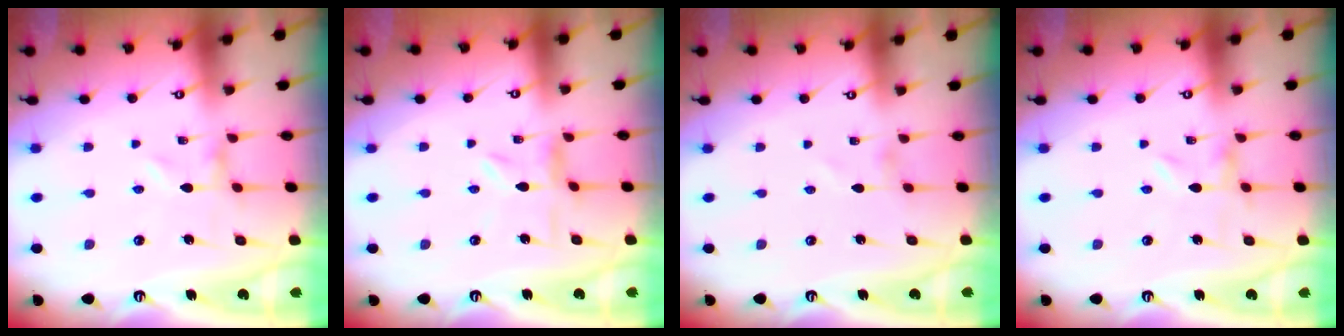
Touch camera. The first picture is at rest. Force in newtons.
{"total": 3.0, "press": 2.9, "slide": 0.3}
{"total": 0.6, "press": 0.6, "slide": 0.1}
{"total": 0.0}